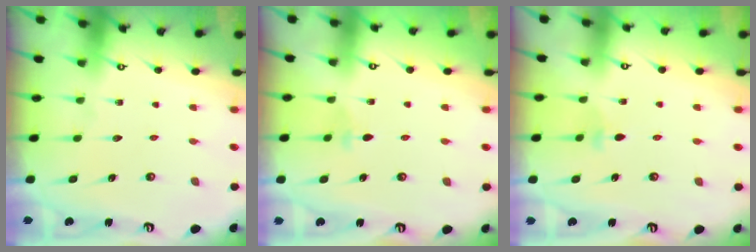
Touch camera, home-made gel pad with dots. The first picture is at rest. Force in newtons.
{"total": 2.7, "press": 2.6, "slide": 0.6}
{"total": 3.2, "press": 3.1, "slide": 0.7}